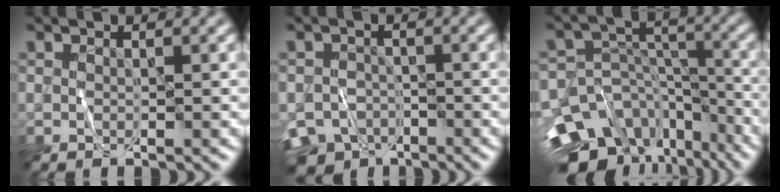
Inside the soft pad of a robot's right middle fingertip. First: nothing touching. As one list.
[{"total": 6.5, "force": [-4.6, 4.0, 2.1], "torque": [-0.034, -0.022, -0.082]}, {"total": 14.6, "force": [-10.2, 9.3, 4.7], "torque": [-0.117, -0.016, -0.138]}]